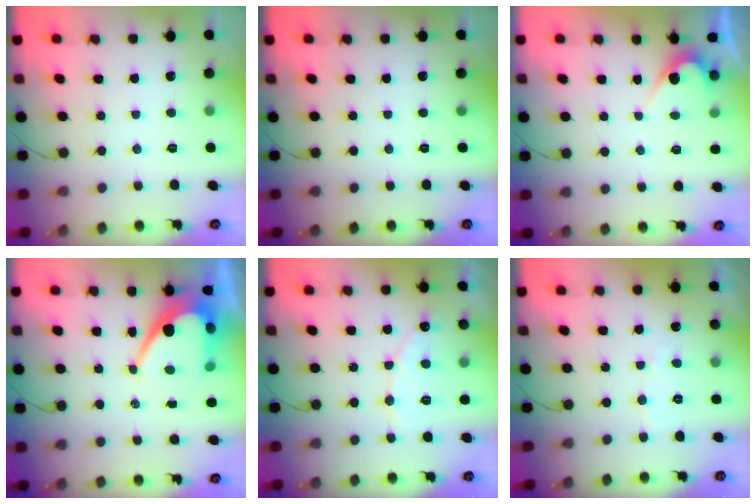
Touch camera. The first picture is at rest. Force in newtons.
{"total": 0.0}
{"total": 3.0, "press": 3.0, "slide": 0.3}
{"total": 11.7, "press": 11.6, "slide": 1.3}
{"total": 8.3, "press": 8.3, "slide": 0.6}
{"total": 2.6, "press": 2.6, "slide": 0.1}